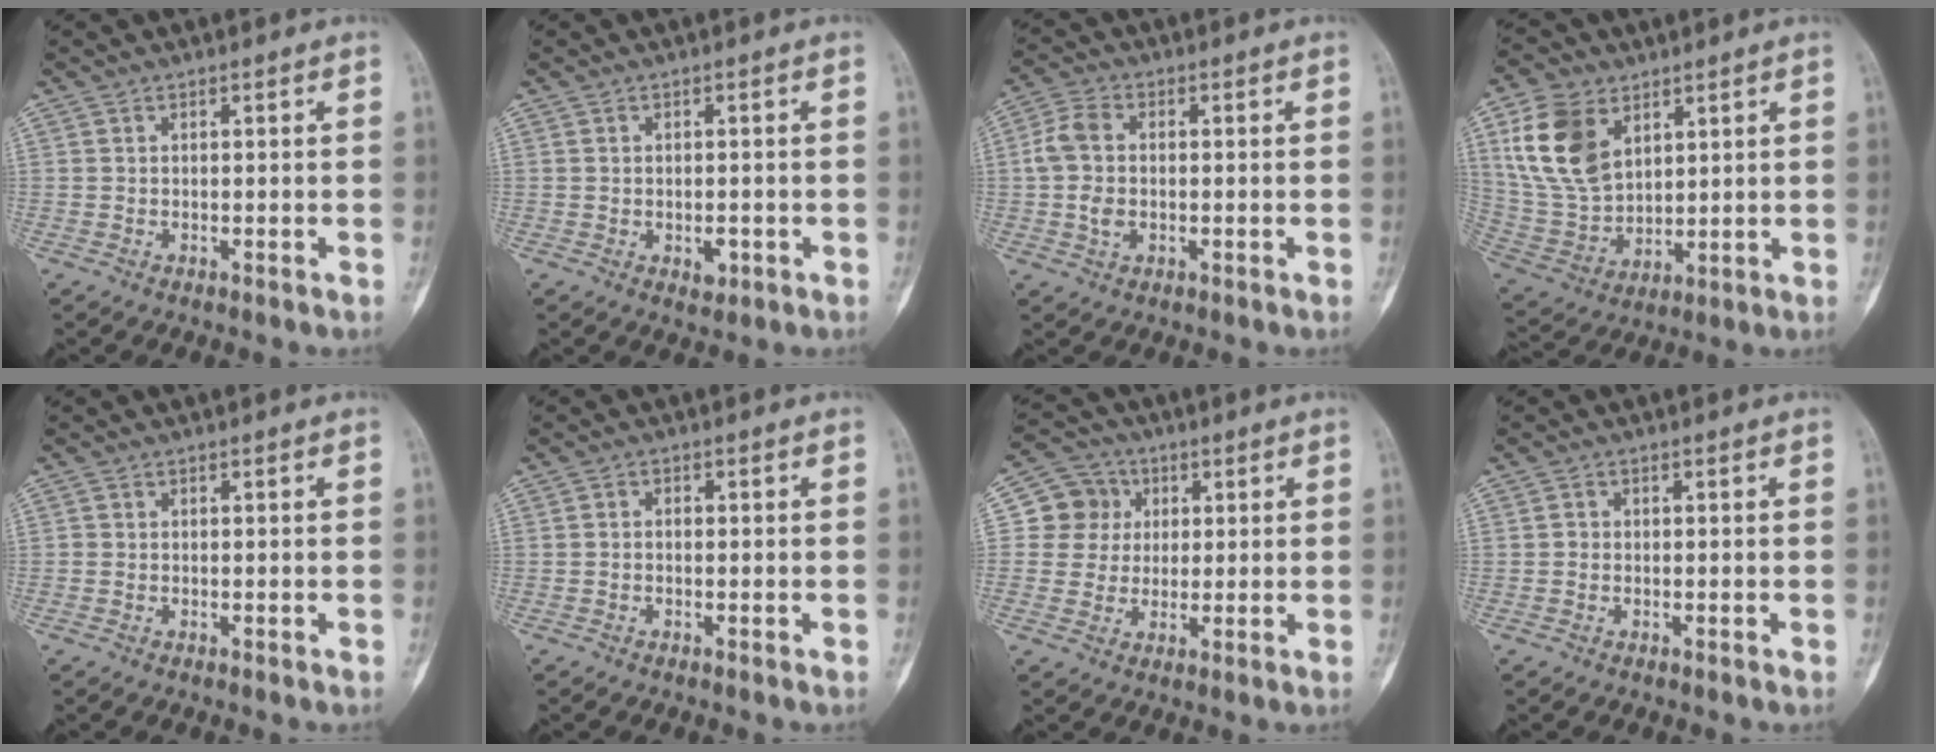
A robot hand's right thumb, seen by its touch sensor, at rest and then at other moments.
{"total": 2.5, "force": [-0.7, 1.5, 1.8], "torque": [-0.015, 0.000, -0.006]}
{"total": 6.7, "force": [-0.2, 4.5, 4.9], "torque": [-0.098, 0.012, -0.008]}
{"total": 15.1, "force": [6.3, 9.8, 9.5], "torque": [-0.172, -0.021, 0.136]}
{"total": 0.0}
{"total": 1.0, "force": [-0.2, 0.7, 0.6], "torque": [-0.003, 0.005, -0.006]}
{"total": 7.7, "force": [1.6, 7.4, 1.4], "torque": [0.017, 0.006, 0.020]}
{"total": 0.9, "force": [-0.1, 0.9, 0.3], "torque": [0.002, 0.003, -0.004]}